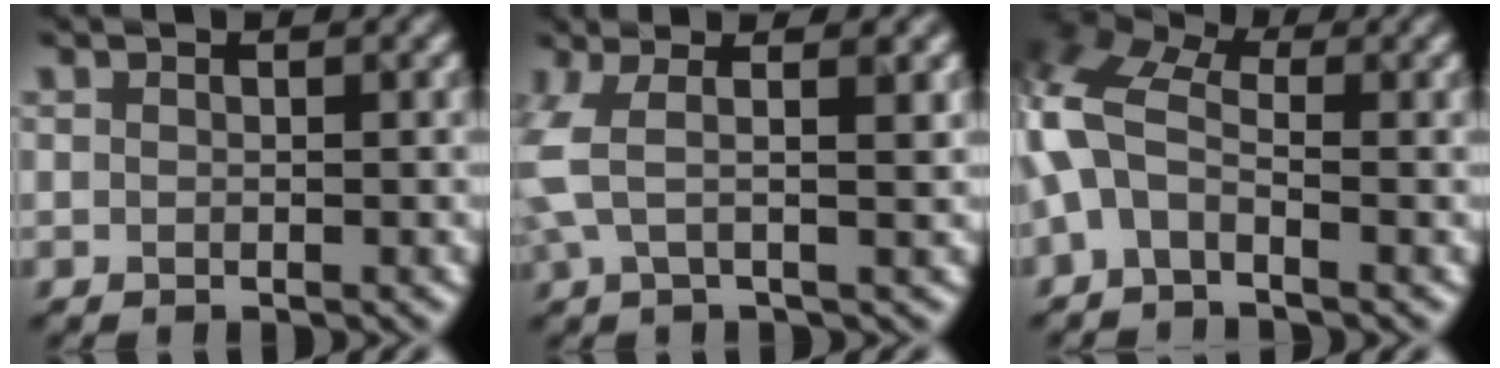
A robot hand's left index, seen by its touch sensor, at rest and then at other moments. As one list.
[{"total": 4.1, "force": [0.6, 1.2, 3.9], "torque": [-0.076, 0.003, 0.004]}, {"total": 6.4, "force": [-0.3, 3.7, 5.3], "torque": [-0.132, 0.016, -0.028]}]